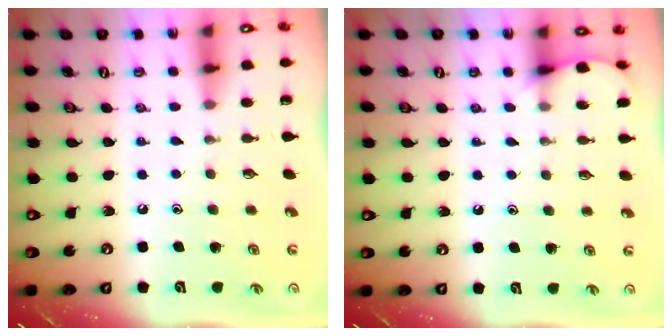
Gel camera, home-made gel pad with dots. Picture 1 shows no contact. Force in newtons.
{"total": 5.0, "press": 4.9, "slide": 0.5}